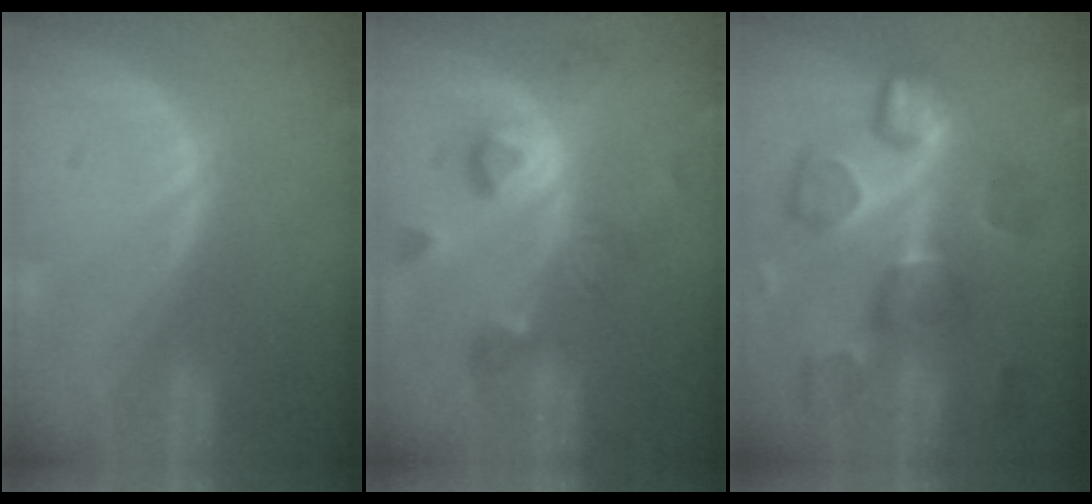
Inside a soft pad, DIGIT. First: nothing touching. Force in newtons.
{"total": 7.5, "press": 7.4, "slide": 1.4}
{"total": 9.9, "press": 9.8, "slide": 1.6}